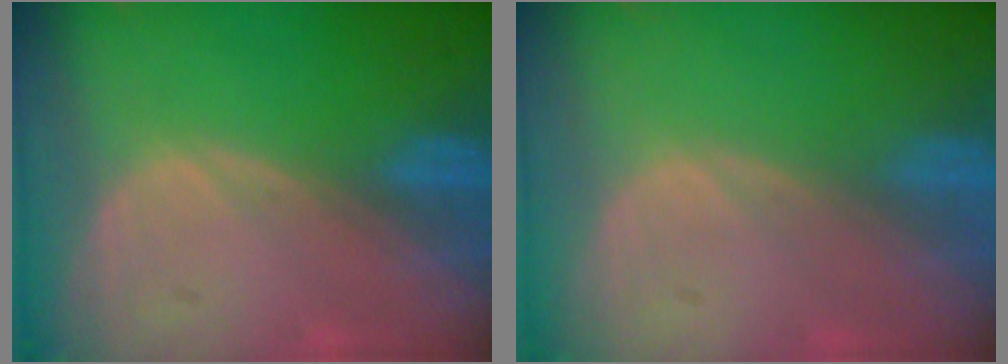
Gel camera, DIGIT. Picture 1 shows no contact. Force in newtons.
{"total": 0.0}